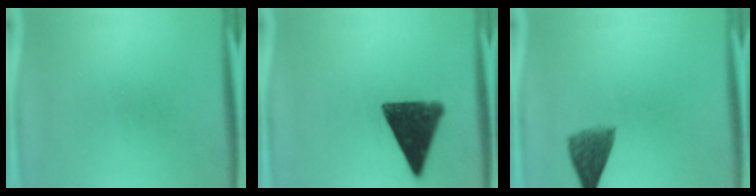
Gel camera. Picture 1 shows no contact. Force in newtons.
{"total": 12.8}
{"total": 5.1}